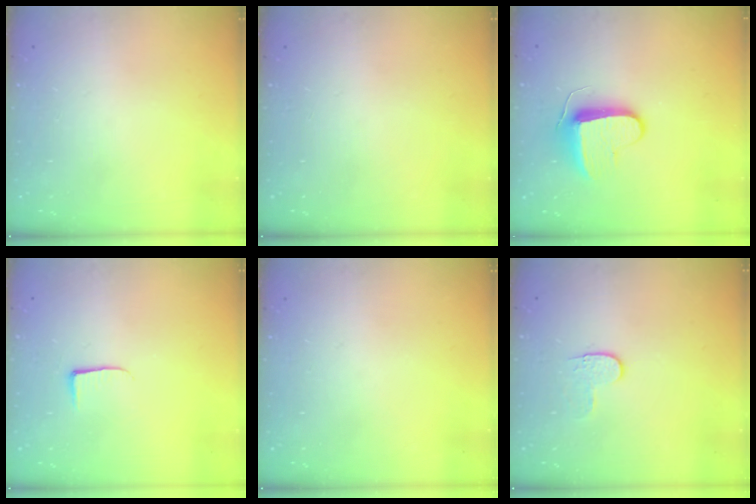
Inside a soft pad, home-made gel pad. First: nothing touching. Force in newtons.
{"total": 0.0}
{"total": 9.2, "press": 9.2, "slide": 0.3}
{"total": 3.8, "press": 3.8, "slide": 0.5}
{"total": 0.0}
{"total": 4.0, "press": 3.9, "slide": 0.5}